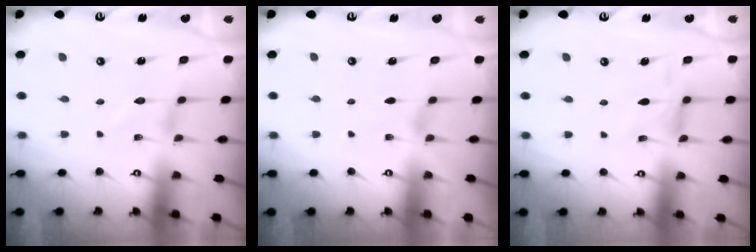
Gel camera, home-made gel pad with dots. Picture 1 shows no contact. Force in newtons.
{"total": 0.0}
{"total": 1.7, "press": 1.6, "slide": 0.4}